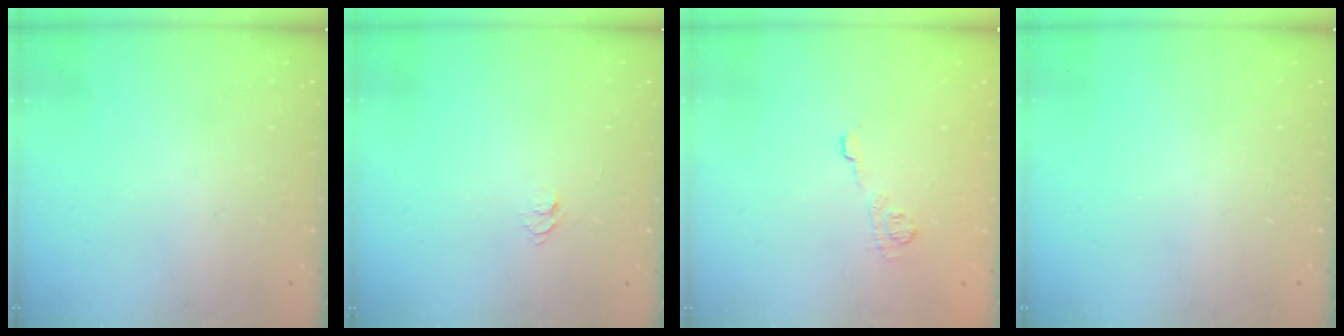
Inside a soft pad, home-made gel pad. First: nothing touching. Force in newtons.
{"total": 4.7, "press": 4.6, "slide": 0.5}
{"total": 8.0, "press": 7.9, "slide": 1.0}
{"total": 0.0}